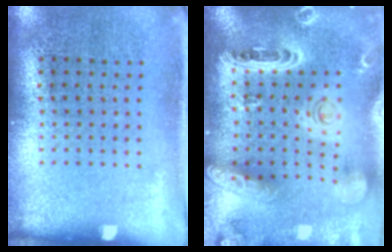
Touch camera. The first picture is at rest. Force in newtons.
{"total": 3.0, "press": 2.5, "slide": 1.6}